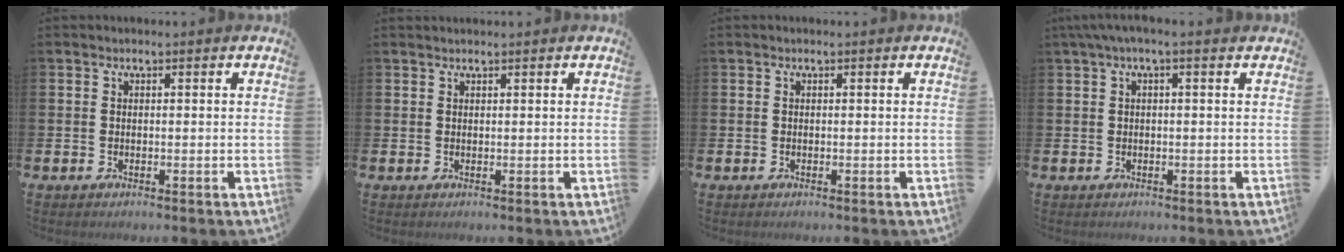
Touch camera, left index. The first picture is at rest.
{"total": 0.6, "force": [0.6, 0.0, 0.0], "torque": [0.004, -0.001, 0.010]}
{"total": 0.0}
{"total": 1.6, "force": [0.4, 0.2, 1.6], "torque": [-0.034, 0.004, 0.008]}